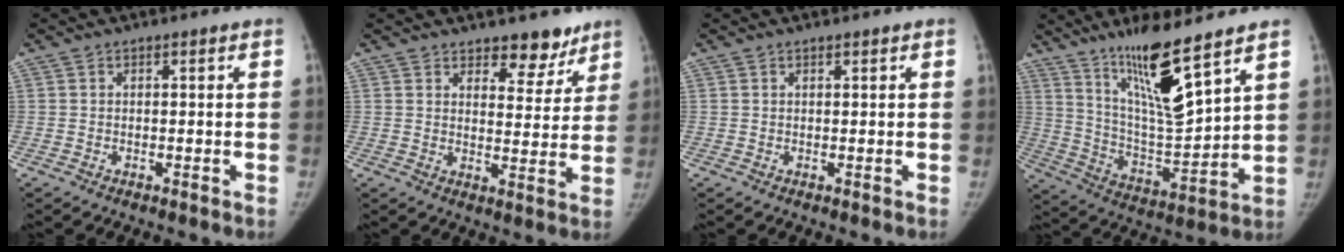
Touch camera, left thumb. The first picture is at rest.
{"total": 7.3, "force": [5.6, 3.8, 2.6], "torque": [0.010, -0.035, 0.078]}
{"total": 0.0}
{"total": 15.6, "force": [10.6, 2.1, 11.3], "torque": [-0.187, -0.078, 0.203]}